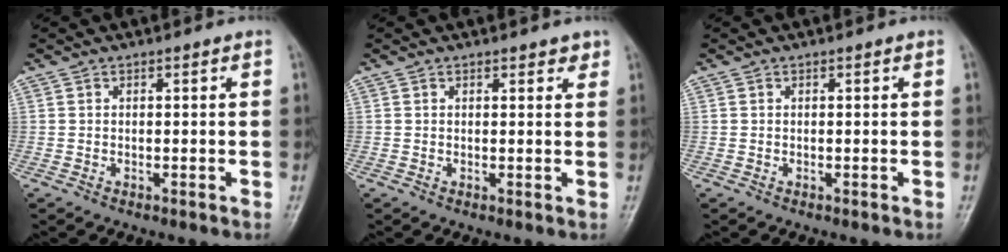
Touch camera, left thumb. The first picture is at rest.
{"total": 1.7, "force": [1.3, 0.8, 0.8], "torque": [-0.001, -0.007, 0.012]}
{"total": 0.0}